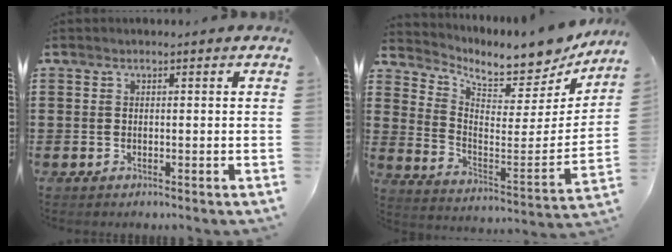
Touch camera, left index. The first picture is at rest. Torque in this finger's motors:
{"motor_torque": [2.14, 0.00, 0.11, 0.02]}